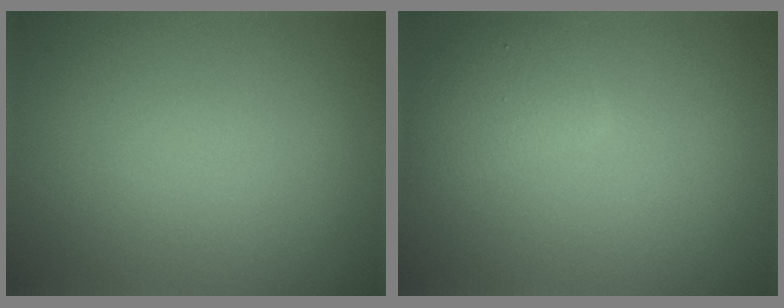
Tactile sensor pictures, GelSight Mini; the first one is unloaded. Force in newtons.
{"total": 2.7, "press": 2.7, "slide": 0.1}